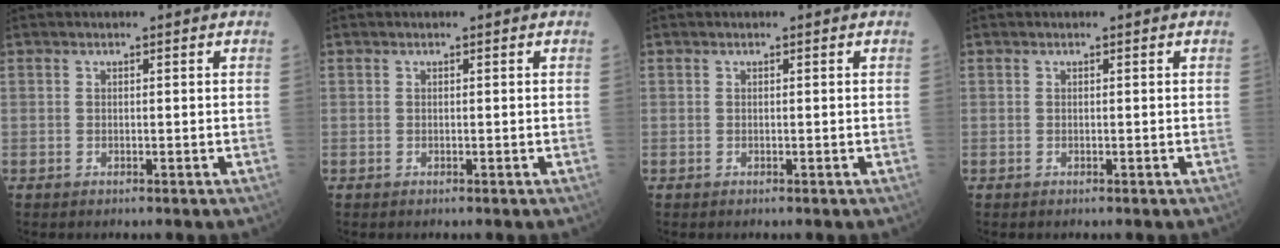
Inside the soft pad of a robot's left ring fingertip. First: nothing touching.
{"total": 0.0}
{"total": 0.0}
{"total": 0.0}